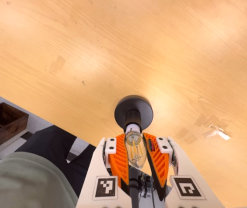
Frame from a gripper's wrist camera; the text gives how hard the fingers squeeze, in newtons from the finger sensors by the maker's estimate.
{"total": 18.2, "left": 18.0, "right": 18.4}